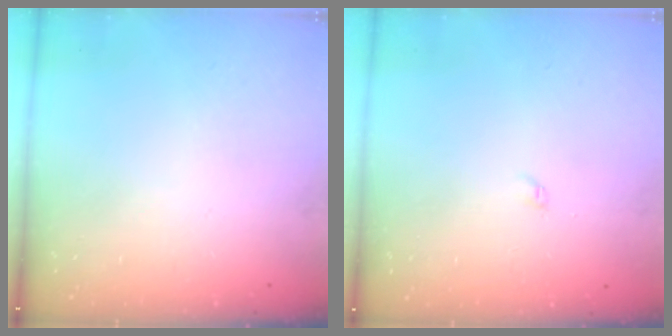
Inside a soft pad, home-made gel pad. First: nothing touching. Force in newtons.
{"total": 2.1, "press": 2.0, "slide": 0.3}